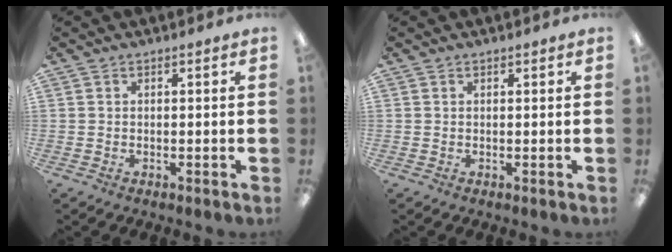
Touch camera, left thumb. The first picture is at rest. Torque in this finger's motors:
{"motor_torque": [0.00, -0.03, -0.26, 0.37, -0.04]}